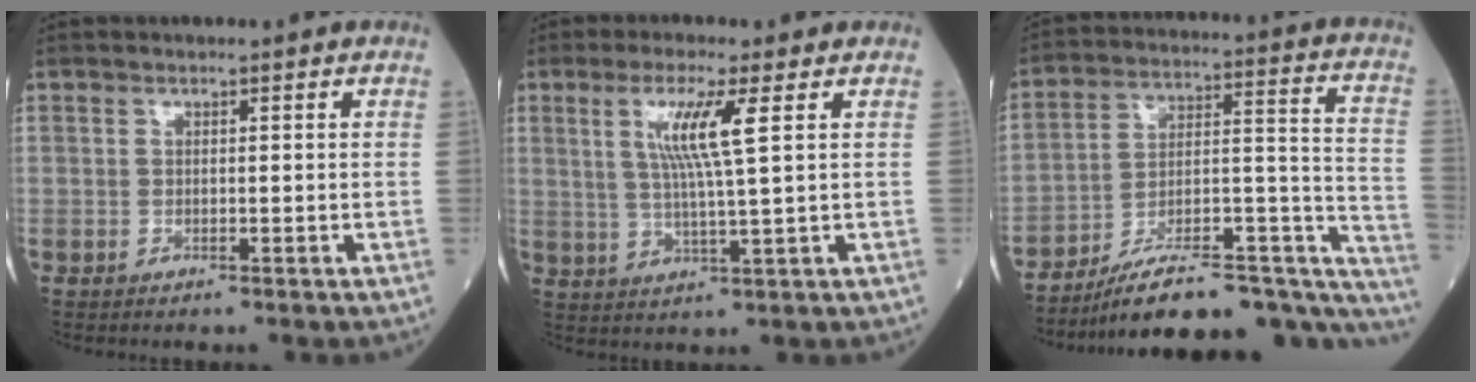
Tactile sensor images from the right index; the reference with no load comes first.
{"total": 7.2, "force": [2.4, -0.6, 6.8], "torque": [-0.137, -0.003, 0.049]}
{"total": 24.0, "force": [-18.4, 5.9, 14.3], "torque": [-0.132, 0.051, -0.267]}